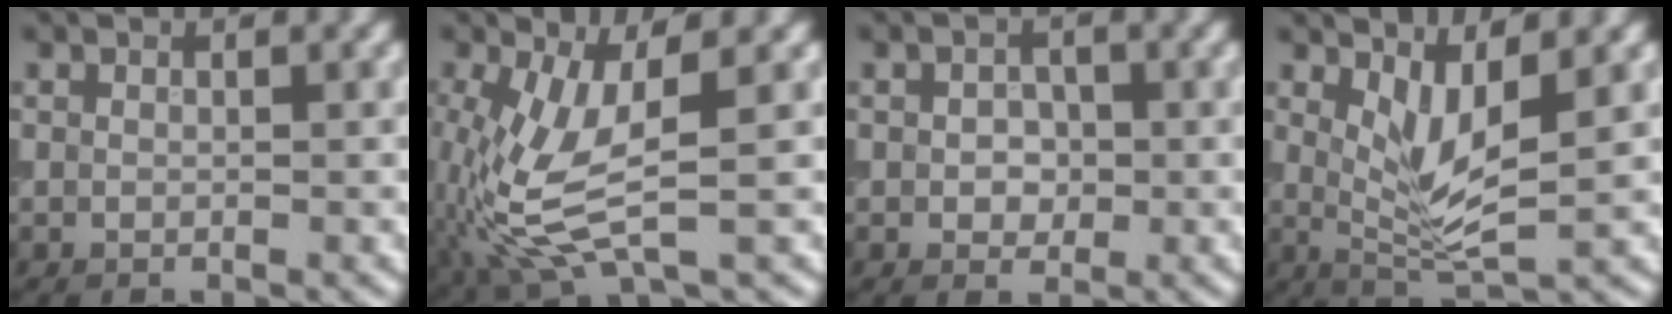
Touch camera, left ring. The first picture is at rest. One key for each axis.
{"total": 7.1, "fx": -1.0, "fy": 2.7, "fz": 6.5, "tx": -0.169, "ty": -0.007, "tz": -0.016}
{"total": 1.7, "fx": -0.1, "fy": 1.4, "fz": 1.0, "tx": -0.015, "ty": -0.001, "tz": -0.004}
{"total": 4.0, "fx": 1.3, "fy": 1.0, "fz": 3.6, "tx": -0.076, "ty": -0.012, "tz": 0.029}